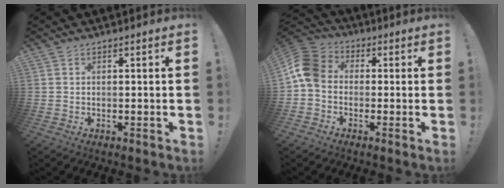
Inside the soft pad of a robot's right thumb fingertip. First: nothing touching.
{"total": 10.0, "force": [-1.0, 7.8, 6.1], "torque": [-0.129, 0.026, -0.012]}